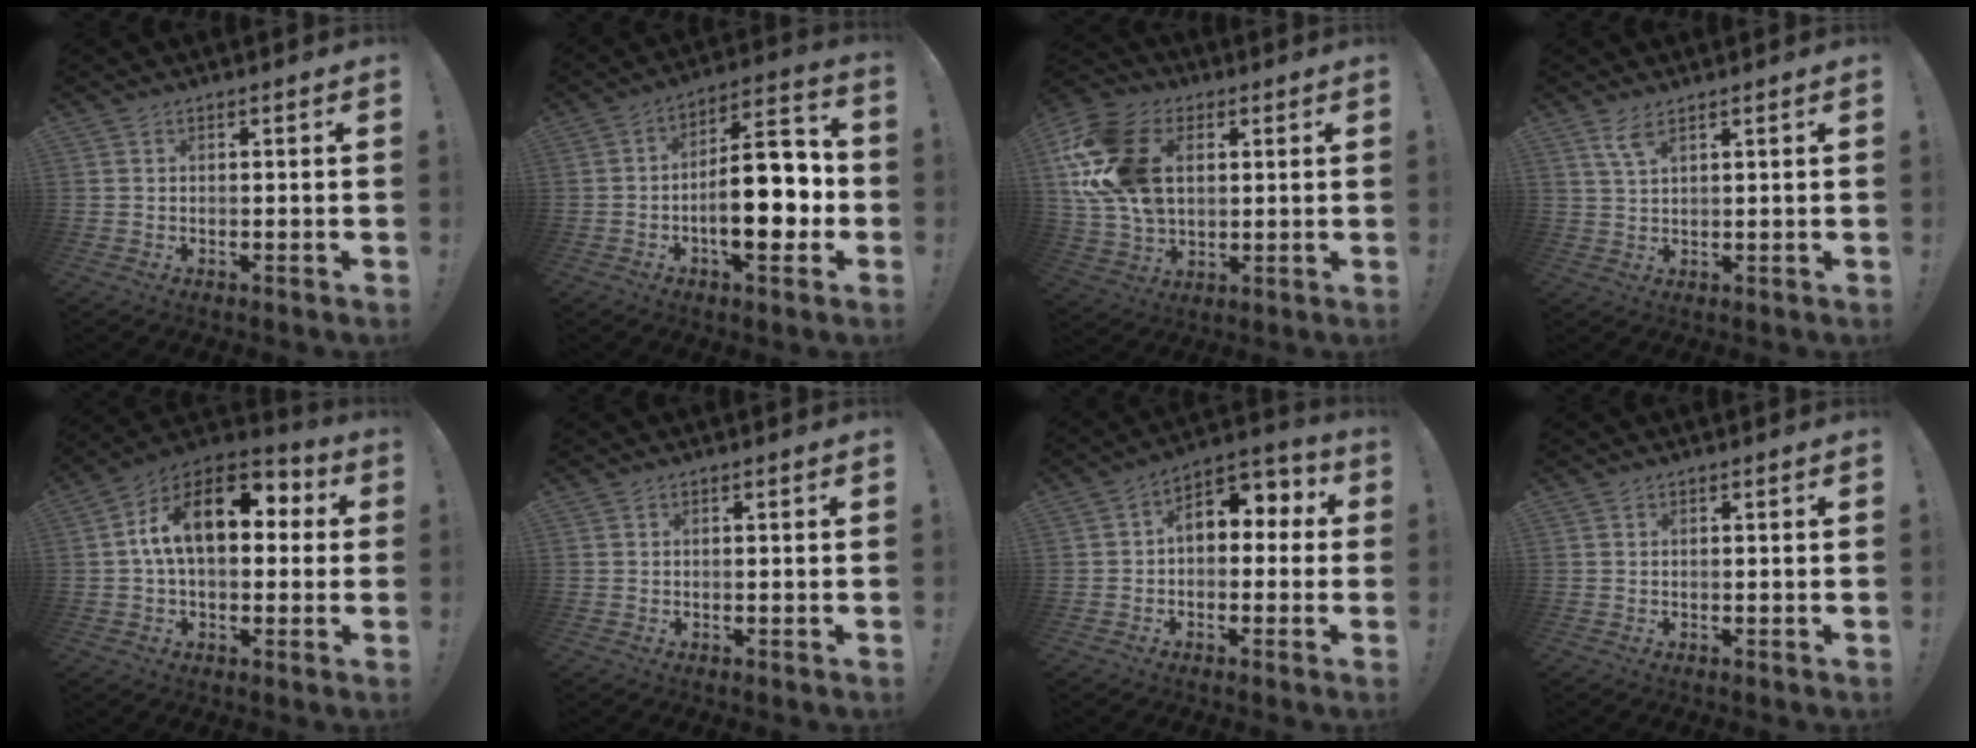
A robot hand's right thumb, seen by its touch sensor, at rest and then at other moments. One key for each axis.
{"total": 17.2, "fx": -3.8, "fy": 6.7, "fz": 15.4, "tx": -0.223, "ty": 0.017, "tz": -0.062}
{"total": 21.4, "fx": 5.3, "fy": 15.2, "fz": 14.1, "tx": -0.259, "ty": -0.007, "tz": 0.104}
{"total": 4.1, "fx": 2.5, "fy": 1.0, "fz": 3.1, "tx": -0.066, "ty": -0.004, "tz": 0.044}
{"total": 17.4, "fx": 3.8, "fy": 9.8, "fz": 13.9, "tx": -0.231, "ty": 0.004, "tz": 0.062}
{"total": 0.0}
{"total": 7.7, "fx": 1.2, "fy": 5.6, "fz": 5.1, "tx": -0.069, "ty": 0.000, "tz": 0.026}
{"total": 0.0}